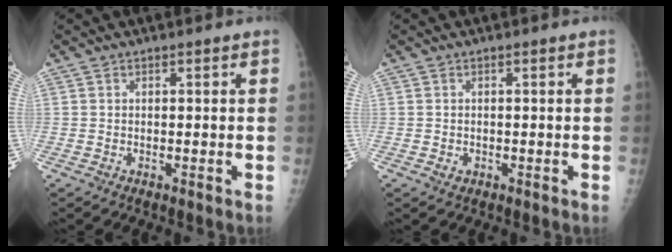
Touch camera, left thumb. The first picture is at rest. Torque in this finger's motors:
{"motor_torque": [-0.10, -0.05, -0.06, 0.06, 0.00]}